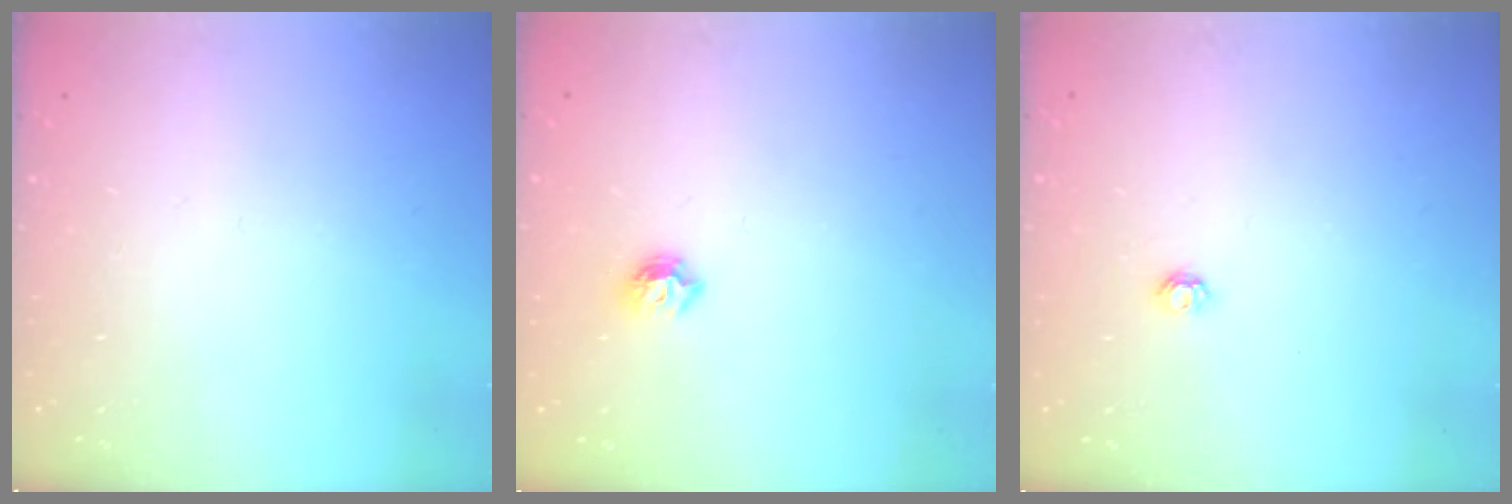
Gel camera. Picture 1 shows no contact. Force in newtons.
{"total": 6.4, "press": 6.4, "slide": 0.7}
{"total": 3.9, "press": 3.9, "slide": 0.5}